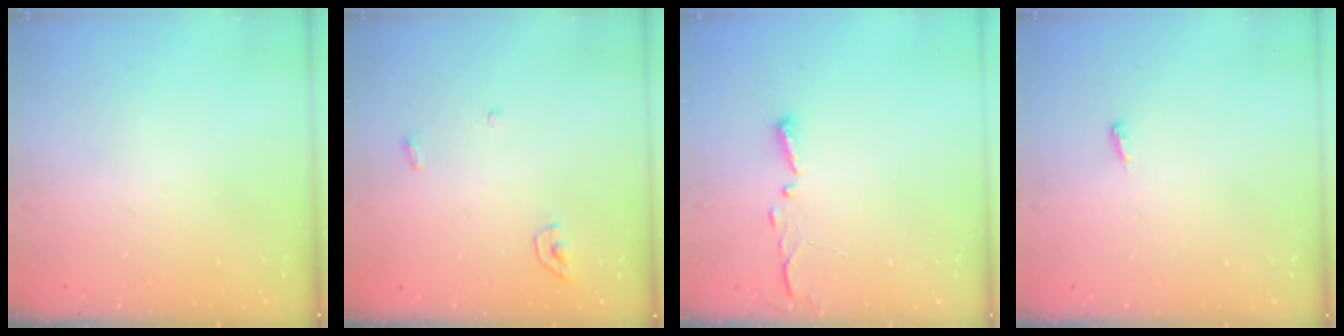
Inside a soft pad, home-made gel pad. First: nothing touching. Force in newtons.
{"total": 3.4, "press": 3.4, "slide": 0.3}
{"total": 2.9, "press": 2.9, "slide": 0.4}
{"total": 3.4, "press": 3.3, "slide": 0.7}